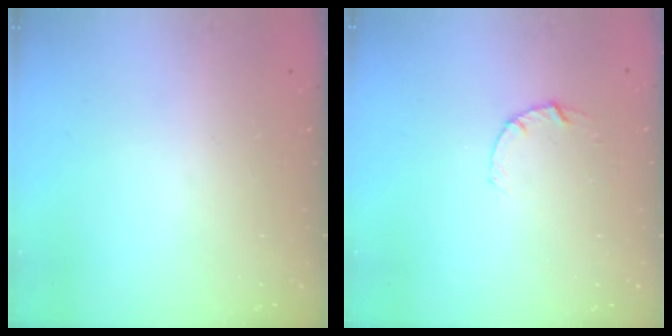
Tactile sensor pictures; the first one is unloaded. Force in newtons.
{"total": 3.2, "press": 3.2, "slide": 0.4}